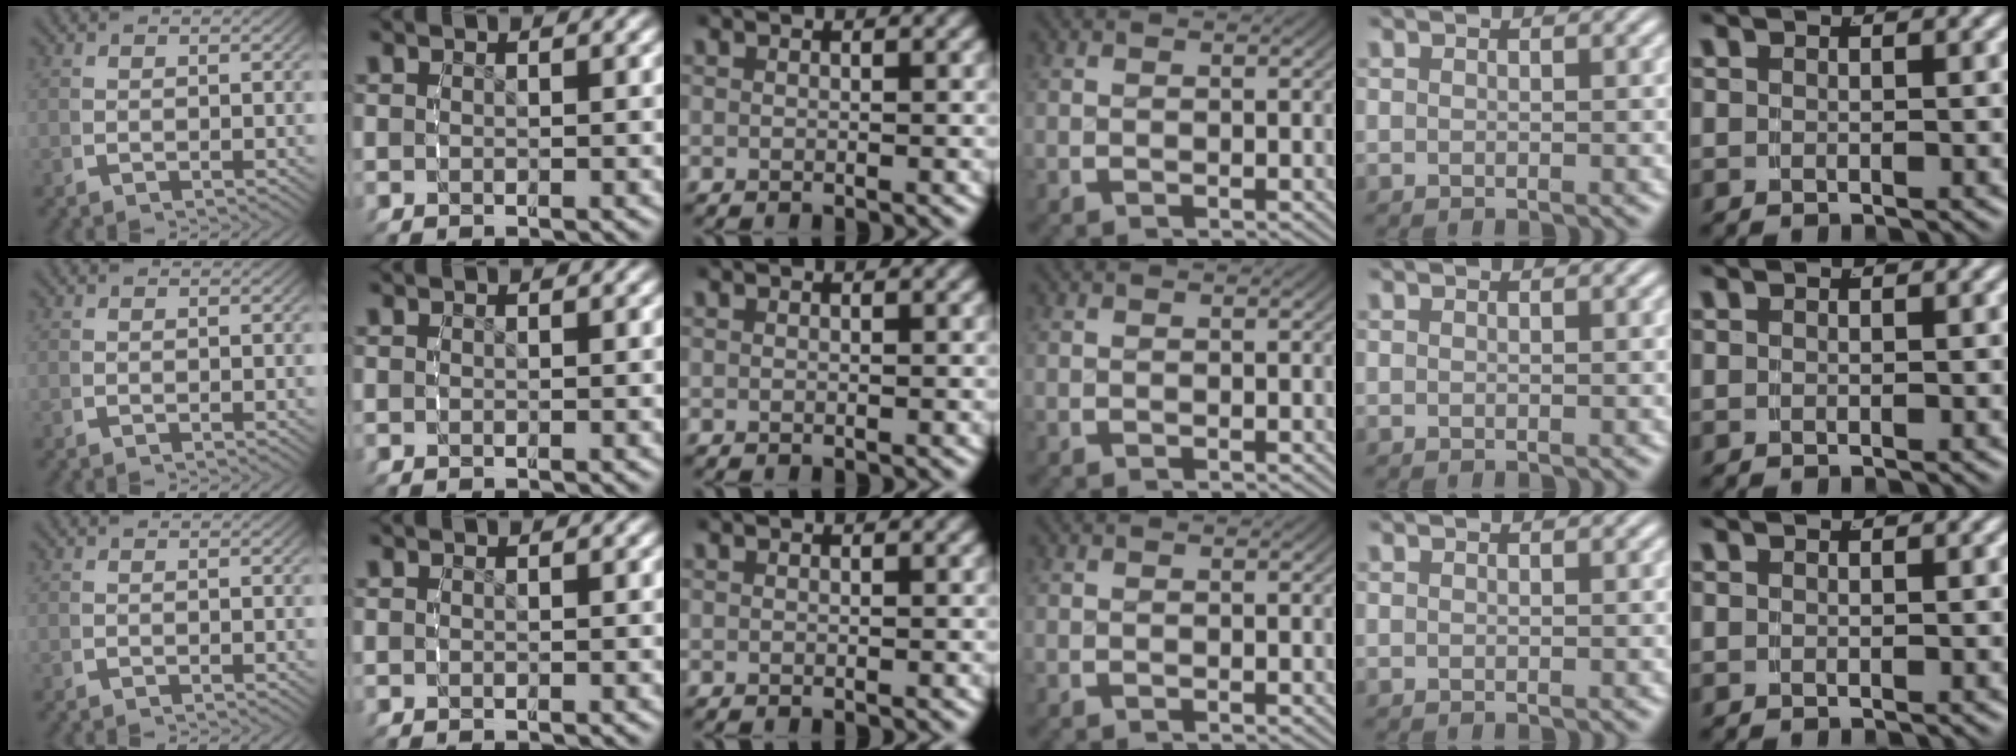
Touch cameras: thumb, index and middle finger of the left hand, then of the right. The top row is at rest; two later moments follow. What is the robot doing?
{"motion": "reach", "object": "shorts"}